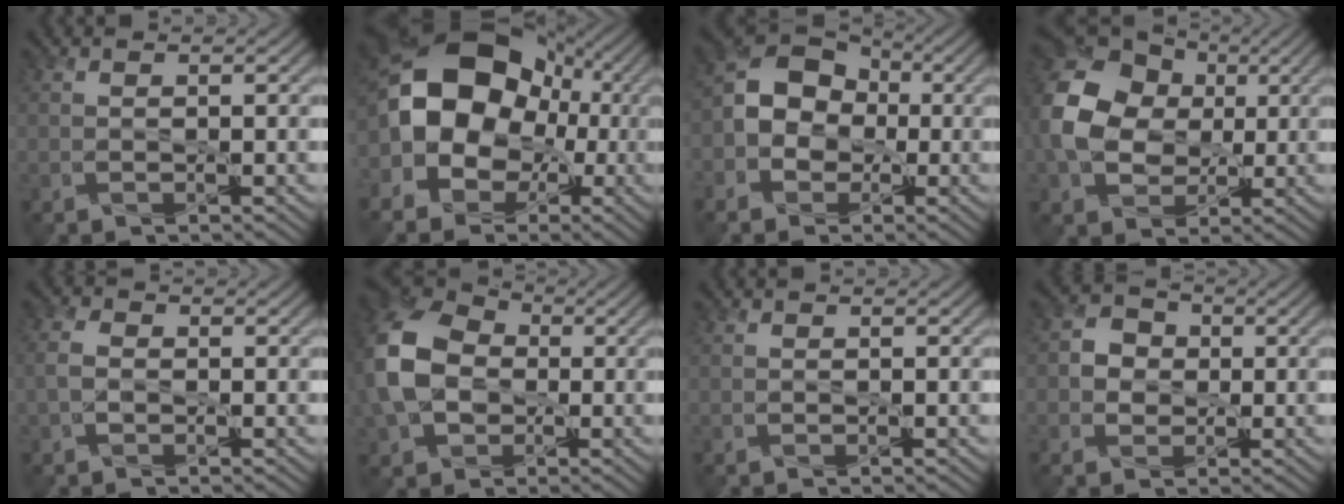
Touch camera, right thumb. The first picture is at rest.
{"total": 17.8, "force": [0.0, 14.3, 10.7], "torque": [-0.212, 0.007, -0.022]}
{"total": 7.3, "force": [-1.3, 6.2, 3.6], "torque": [-0.069, 0.005, -0.040]}
{"total": 13.3, "force": [0.4, 10.8, 7.6], "torque": [-0.190, -0.010, 0.017]}
{"total": 2.4, "force": [-0.7, 1.8, 1.5], "torque": [-0.035, -0.001, -0.012]}
{"total": 13.1, "force": [-0.7, 10.2, 8.1], "torque": [-0.234, -0.015, -0.011]}
{"total": 0.0}
{"total": 3.1, "force": [-0.3, 3.0, 0.7], "torque": [-0.011, 0.002, -0.008]}